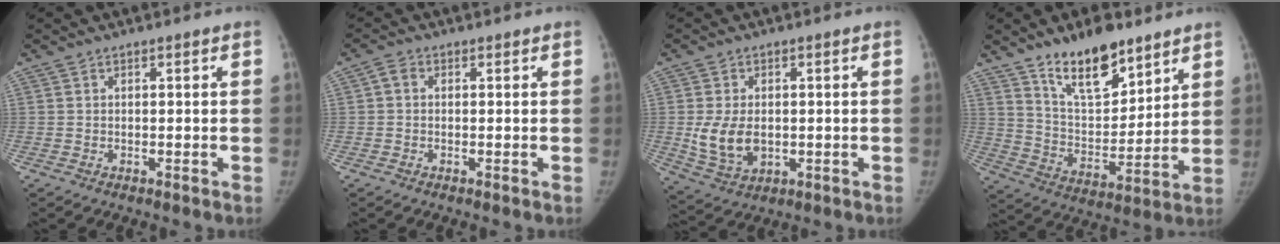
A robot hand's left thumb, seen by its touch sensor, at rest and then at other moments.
{"total": 1.8, "force": [0.4, 1.4, 1.1], "torque": [-0.014, 0.004, 0.002]}
{"total": 8.3, "force": [-0.2, 5.7, 6.1], "torque": [-0.104, -0.010, 0.010]}
{"total": 15.6, "force": [10.9, 6.7, 8.9], "torque": [-0.105, -0.075, 0.197]}